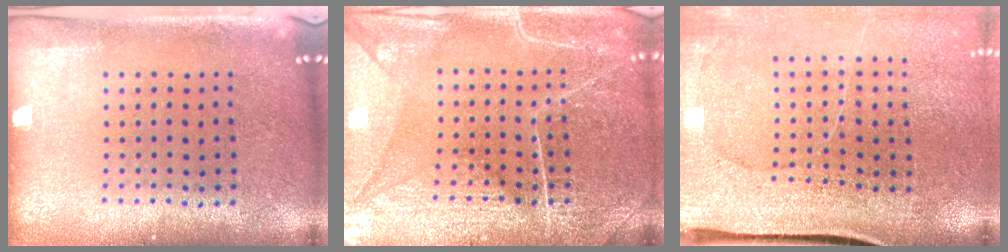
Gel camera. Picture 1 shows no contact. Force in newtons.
{"total": 6.7, "press": 6.6, "slide": 0.8}
{"total": 3.8, "press": 3.1, "slide": 2.1}